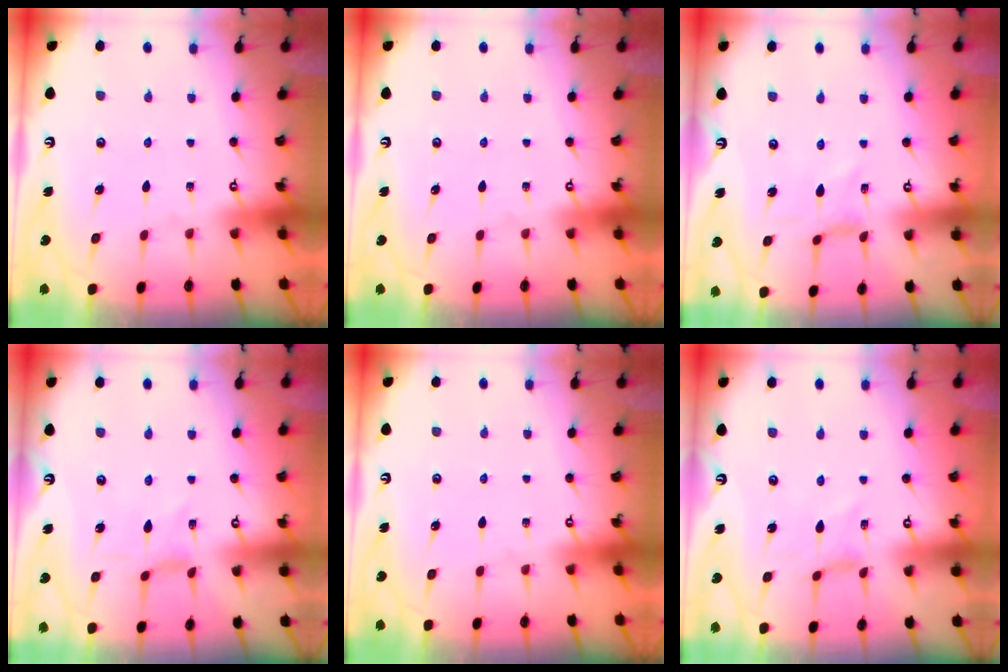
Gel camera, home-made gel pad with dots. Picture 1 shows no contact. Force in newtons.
{"total": 0.0}
{"total": 0.0}
{"total": 1.0, "press": 1.0, "slide": 0.2}
{"total": 0.0}
{"total": 0.0}